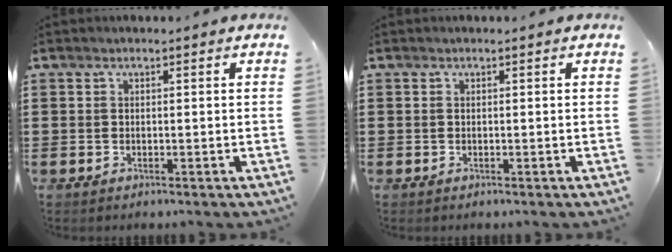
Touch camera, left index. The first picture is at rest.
{"total": 0.0}